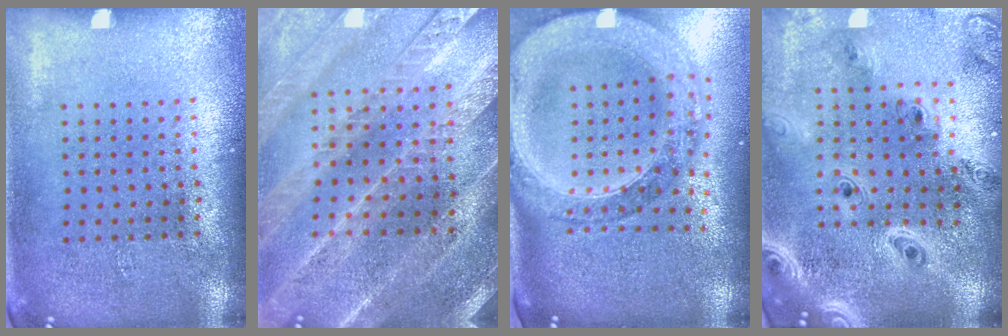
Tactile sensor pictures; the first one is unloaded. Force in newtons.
{"total": 2.5, "press": 2.5, "slide": 0.3}
{"total": 2.6, "press": 2.3, "slide": 1.2}
{"total": 2.7, "press": 2.4, "slide": 1.3}